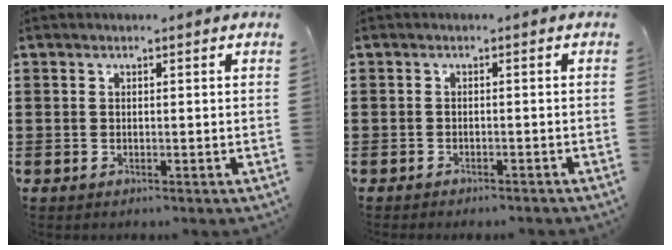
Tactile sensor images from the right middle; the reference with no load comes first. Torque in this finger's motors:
{"motor_torque": [0.91, -0.79, 0.23, 0.07]}